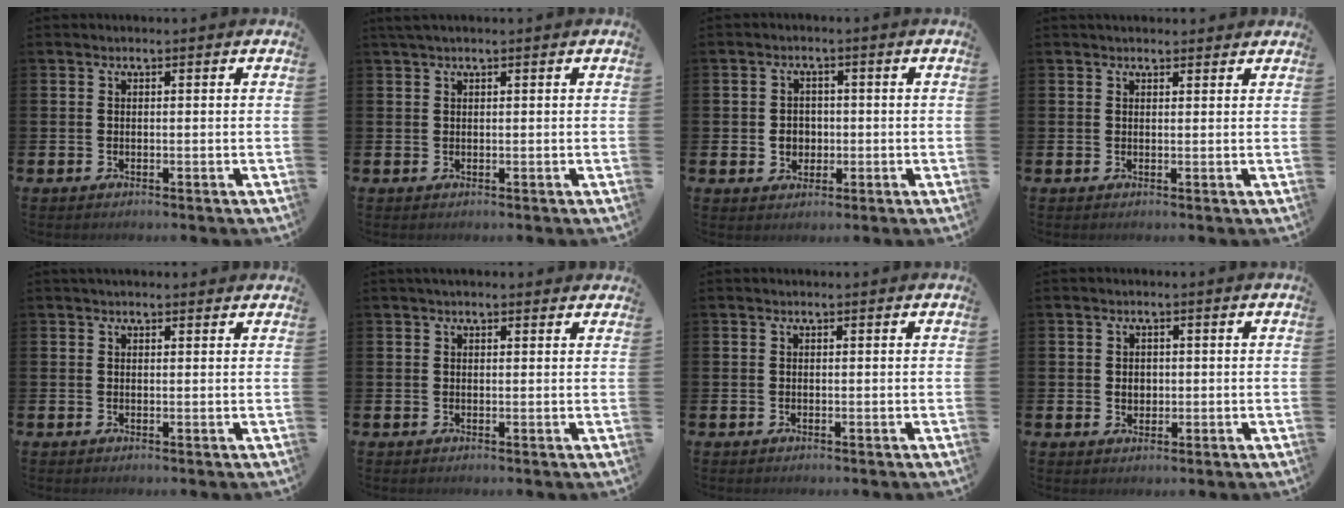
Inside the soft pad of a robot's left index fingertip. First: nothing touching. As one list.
[{"total": 1.2, "force": [1.0, 0.1, 0.7], "torque": [-0.011, 0.002, 0.017]}, {"total": 2.9, "force": [-0.3, 2.6, 1.1], "torque": [-0.012, 0.001, -0.013]}, {"total": 1.5, "force": [1.4, 0.5, 0.1], "torque": [0.009, -0.003, 0.023]}, {"total": 1.4, "force": [1.3, 0.4, 0.4], "torque": [0.006, -0.001, 0.020]}, {"total": 1.5, "force": [1.3, 0.4, 0.6], "torque": [-0.006, 0.002, 0.023]}, {"total": 0.0}, {"total": 1.7, "force": [0.3, 1.4, 0.8], "torque": [0.002, 0.003, 0.000]}]